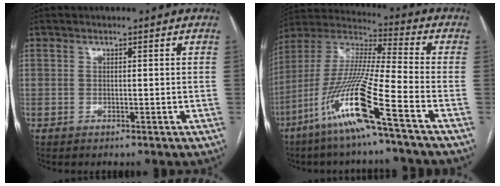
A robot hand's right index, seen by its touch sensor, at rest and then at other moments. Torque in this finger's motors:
{"motor_torque": [1.70, -0.44, 1.05, 0.21]}